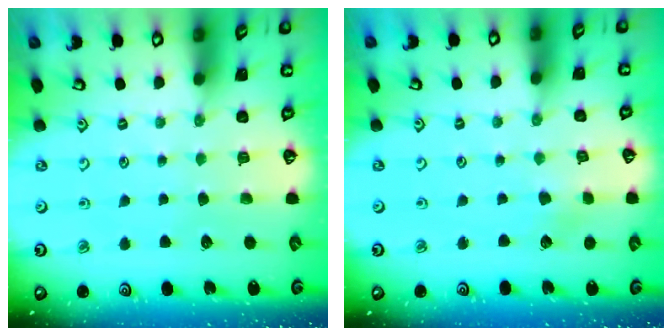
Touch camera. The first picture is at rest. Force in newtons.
{"total": 1.6, "press": 1.6, "slide": 0.2}